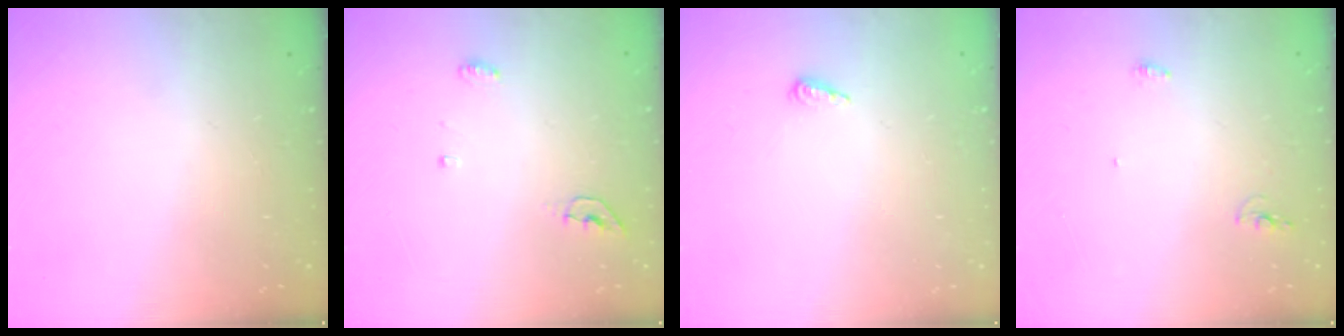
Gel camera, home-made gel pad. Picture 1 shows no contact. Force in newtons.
{"total": 4.5, "press": 4.2, "slide": 1.5}
{"total": 3.4, "press": 3.3, "slide": 0.5}
{"total": 7.7, "press": 4.3, "slide": 6.3}